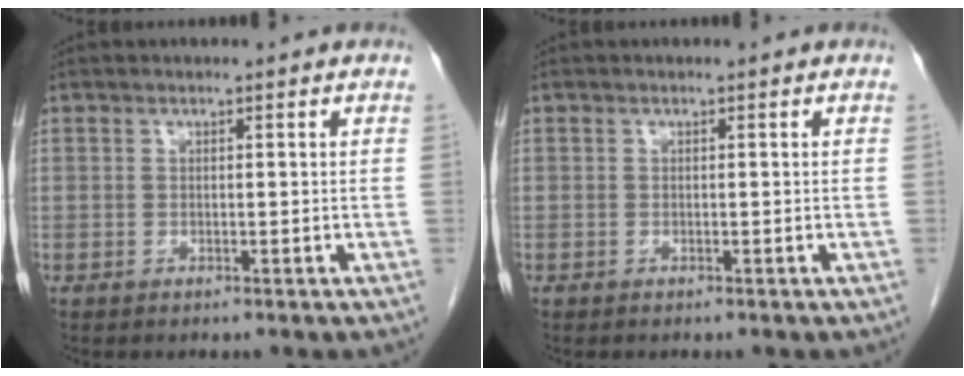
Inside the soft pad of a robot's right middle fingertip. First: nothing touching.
{"total": 0.0}